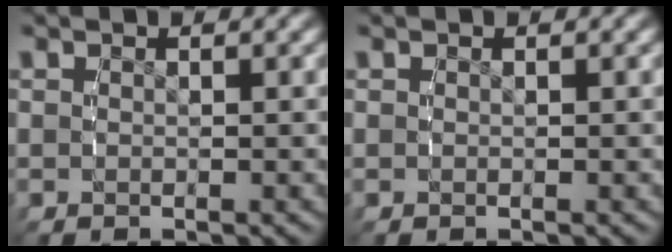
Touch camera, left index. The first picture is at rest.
{"total": 0.0}